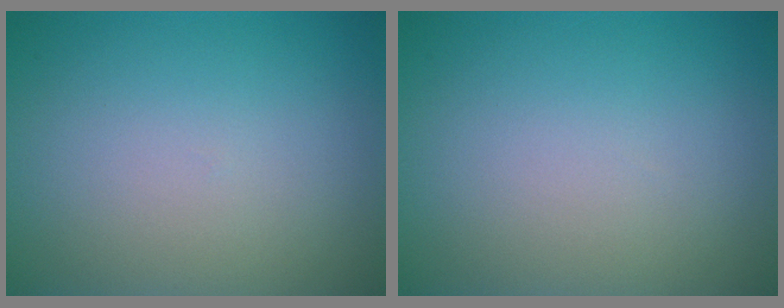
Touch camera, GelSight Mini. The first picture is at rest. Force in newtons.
{"total": 0.0}